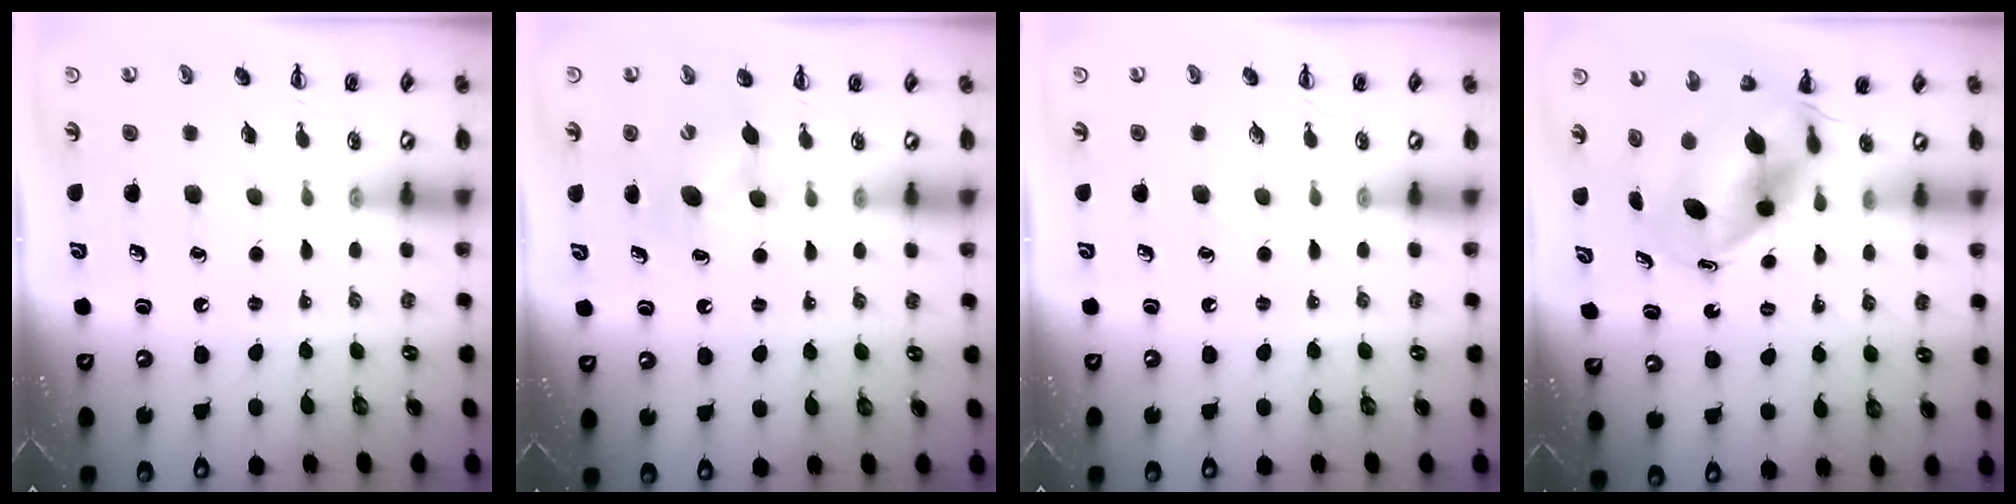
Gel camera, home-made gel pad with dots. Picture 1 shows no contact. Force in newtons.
{"total": 5.4, "press": 5.2, "slide": 1.6}
{"total": 0.0}
{"total": 6.5, "press": 6.4, "slide": 1.5}